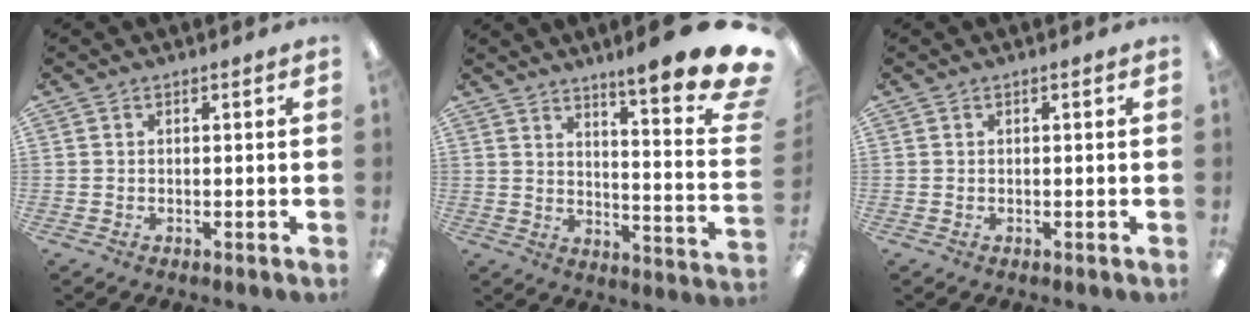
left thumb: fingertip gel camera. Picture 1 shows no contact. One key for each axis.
{"total": 13.4, "fx": 9.6, "fy": 1.0, "fz": 9.2, "tx": -0.136, "ty": -0.092, "tz": 0.153}
{"total": 0.0}